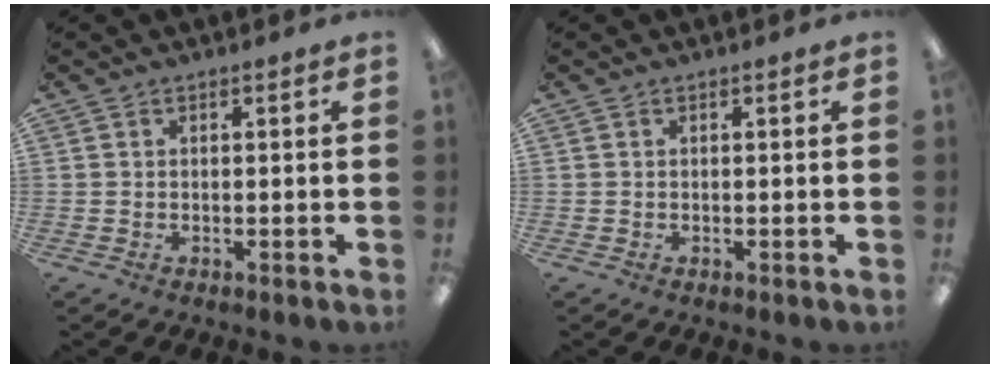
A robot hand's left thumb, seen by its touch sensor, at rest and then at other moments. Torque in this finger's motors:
{"motor_torque": [0.00, 0.00, 0.01, -0.01, 0.00]}